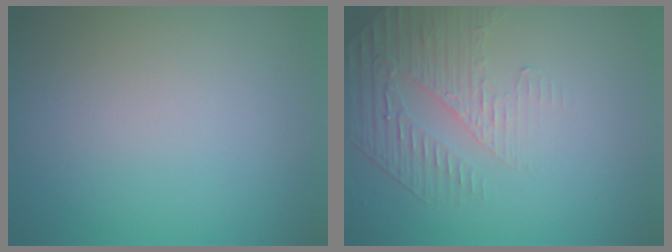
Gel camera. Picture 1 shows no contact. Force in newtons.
{"total": 2.2, "press": 1.7, "slide": 1.4}